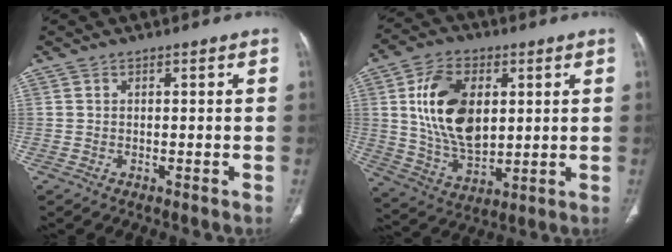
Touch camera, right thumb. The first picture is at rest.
{"total": 16.7, "force": [3.4, 10.2, 12.8], "torque": [-0.211, -0.014, 0.070]}